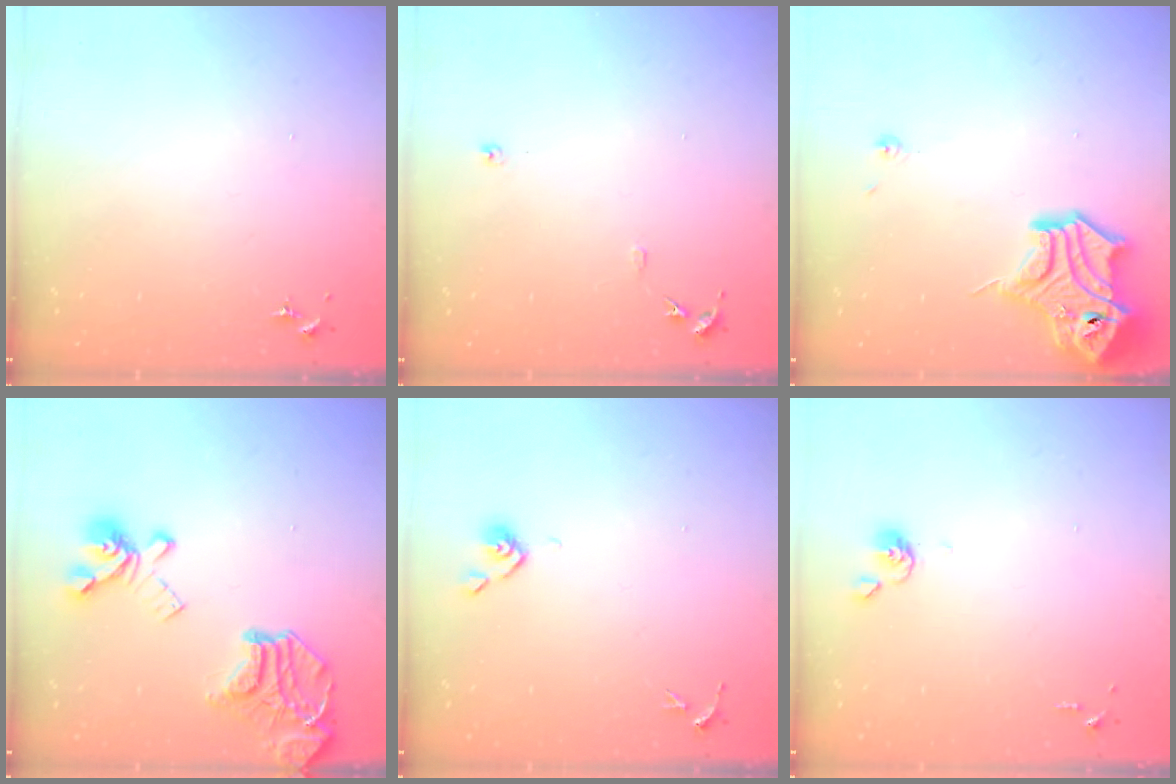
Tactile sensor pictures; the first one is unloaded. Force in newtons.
{"total": 6.1, "press": 6.1, "slide": 0.7}
{"total": 15.5, "press": 15.4, "slide": 1.8}
{"total": 21.1, "press": 21.0, "slide": 2.3}
{"total": 3.5, "press": 3.4, "slide": 0.9}
{"total": 3.8, "press": 3.7, "slide": 0.8}